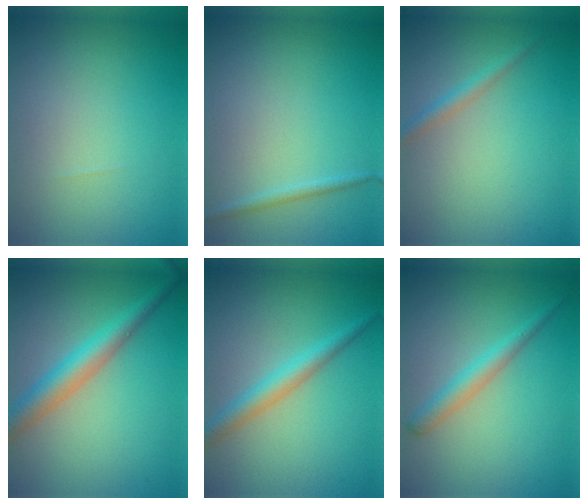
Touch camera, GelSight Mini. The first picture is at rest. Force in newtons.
{"total": 0.9, "press": 0.9, "slide": 0.1}
{"total": 1.4, "press": 1.4, "slide": 0.1}
{"total": 4.3, "press": 4.3, "slide": 0.1}
{"total": 2.8, "press": 2.8, "slide": 0.1}
{"total": 2.2, "press": 2.2, "slide": 0.0}